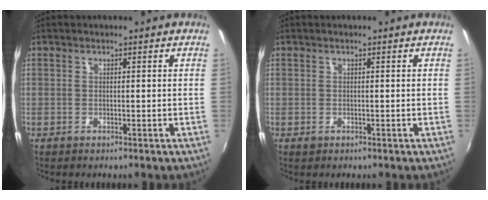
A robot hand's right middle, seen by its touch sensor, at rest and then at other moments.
{"total": 0.0}